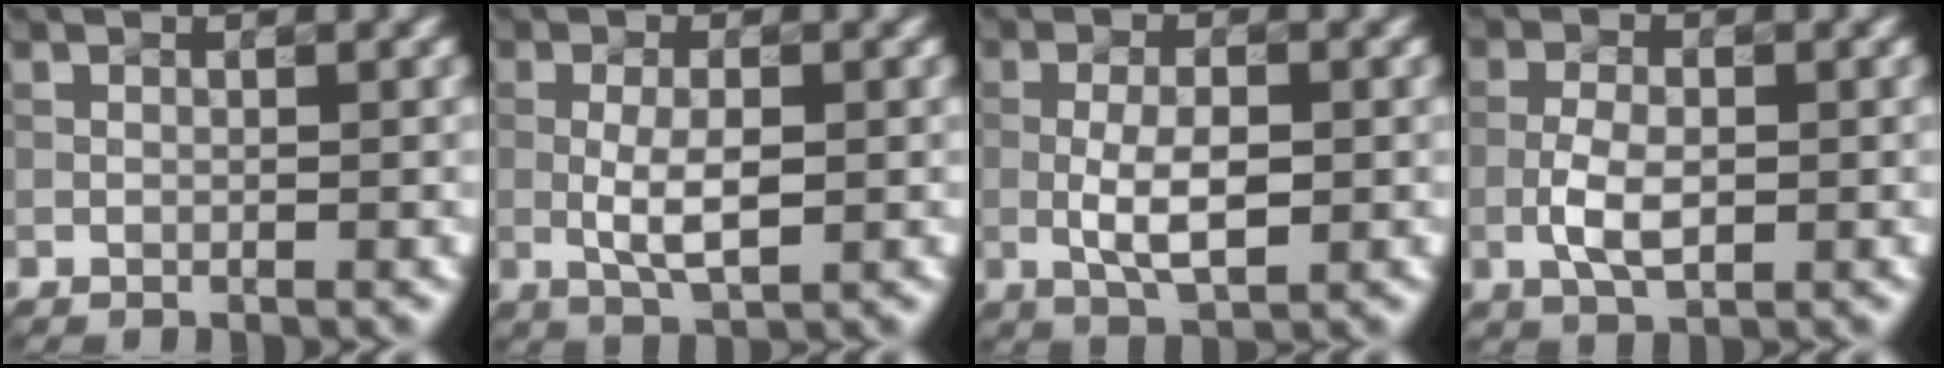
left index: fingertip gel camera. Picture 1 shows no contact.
{"total": 3.4, "force": [-0.3, 1.1, 3.2], "torque": [-0.065, -0.003, -0.005]}
{"total": 4.1, "force": [-0.6, 1.6, 3.8], "torque": [-0.074, -0.001, -0.012]}
{"total": 3.4, "force": [-0.9, 1.6, 2.8], "torque": [-0.060, -0.002, -0.019]}